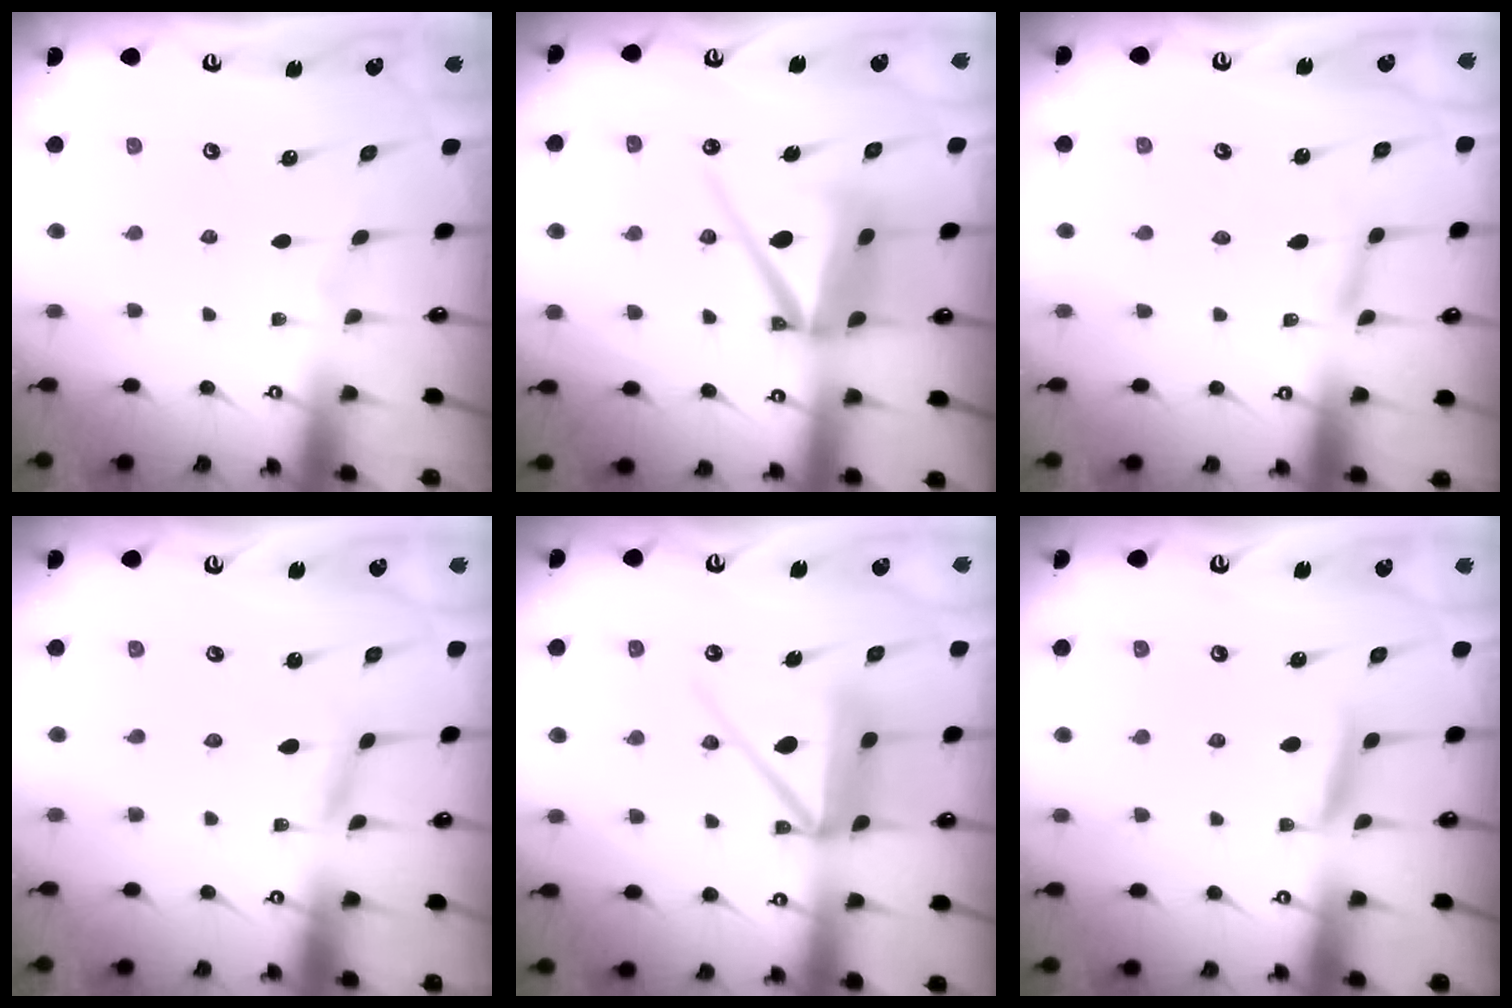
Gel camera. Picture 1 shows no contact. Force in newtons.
{"total": 13.7, "press": 13.6, "slide": 1.9}
{"total": 2.5, "press": 2.5, "slide": 0.1}
{"total": 2.5, "press": 2.5, "slide": 0.2}
{"total": 12.9, "press": 12.8, "slide": 2.0}
{"total": 6.2, "press": 6.1, "slide": 1.0}